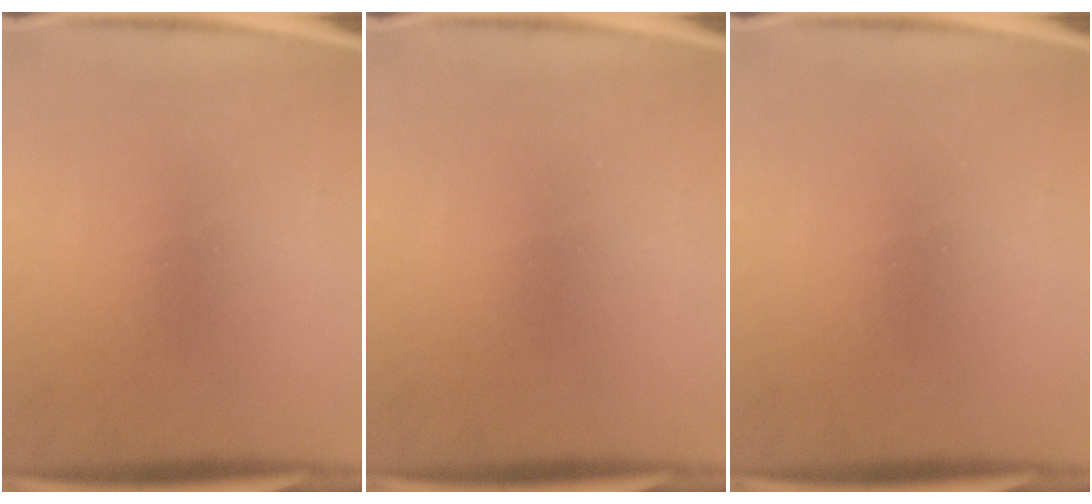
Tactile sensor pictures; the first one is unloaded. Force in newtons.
{"total": 0.0}
{"total": 0.0}